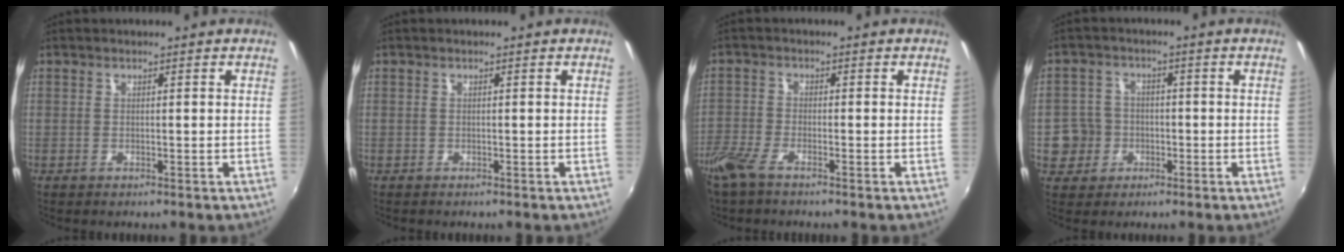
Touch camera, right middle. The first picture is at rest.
{"total": 0.7, "force": [0.0, -0.6, -0.3], "torque": [0.007, -0.005, -0.001]}
{"total": 5.3, "force": [-4.1, 1.4, 3.0], "torque": [-0.083, -0.012, -0.087]}
{"total": 4.9, "force": [-1.3, 4.7, 0.8], "torque": [-0.022, 0.011, -0.020]}